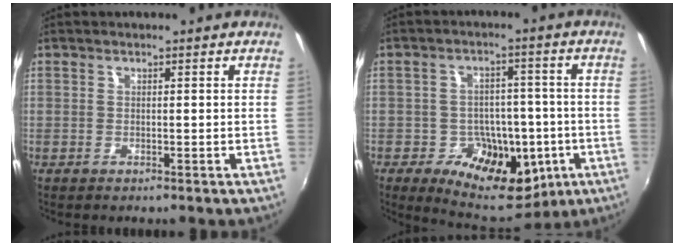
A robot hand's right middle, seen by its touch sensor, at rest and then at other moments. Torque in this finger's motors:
{"motor_torque": [0.29, -0.14, 0.16, 0.04]}